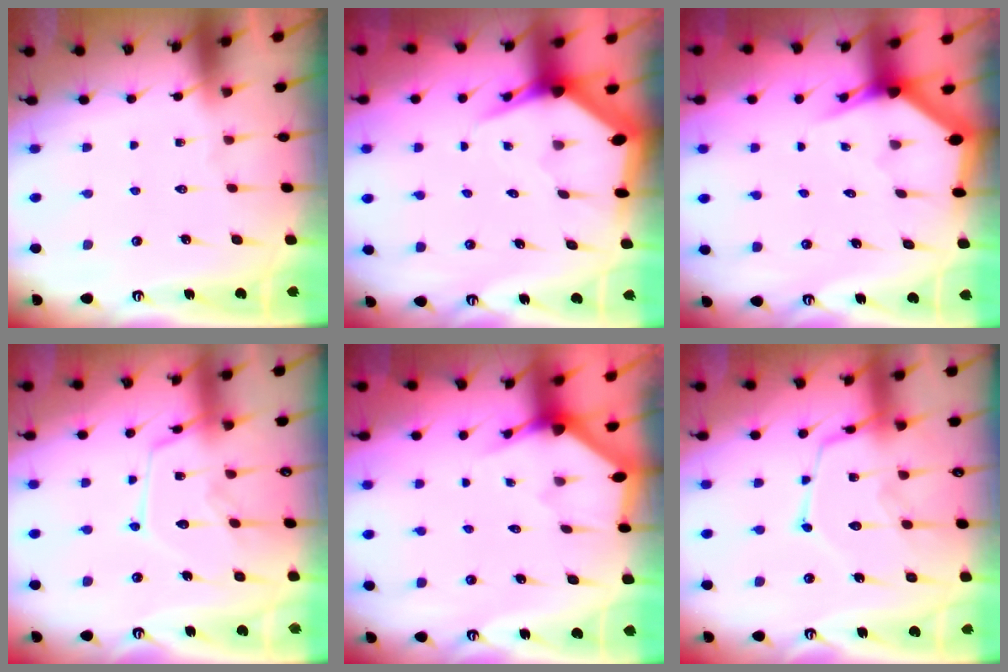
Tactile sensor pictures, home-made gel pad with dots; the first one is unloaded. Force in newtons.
{"total": 5.7, "press": 5.7, "slide": 0.7}
{"total": 2.9, "press": 2.9, "slide": 0.2}
{"total": 13.2, "press": 13.1, "slide": 1.1}
{"total": 2.6, "press": 2.6, "slide": 0.2}
{"total": 13.7, "press": 13.6, "slide": 1.0}